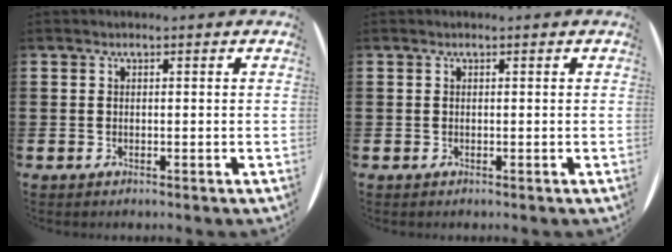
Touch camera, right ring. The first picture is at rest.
{"total": 0.0}